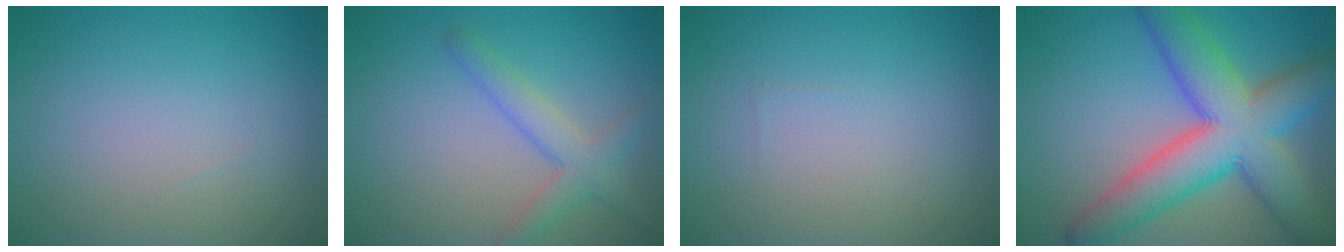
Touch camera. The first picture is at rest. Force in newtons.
{"total": 3.0, "press": 3.0, "slide": 0.2}
{"total": 0.0}
{"total": 10.5, "press": 10.5, "slide": 0.4}